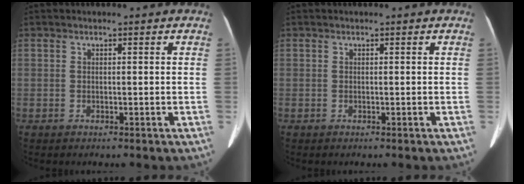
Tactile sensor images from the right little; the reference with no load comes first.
{"total": 0.0}